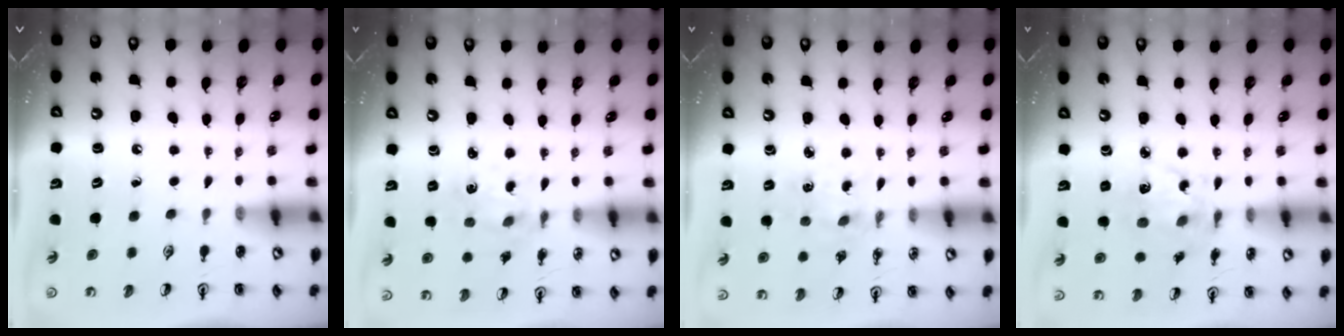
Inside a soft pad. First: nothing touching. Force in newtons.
{"total": 1.5, "press": 1.4, "slide": 0.3}
{"total": 2.8, "press": 2.8, "slide": 0.4}
{"total": 7.8, "press": 7.7, "slide": 0.7}